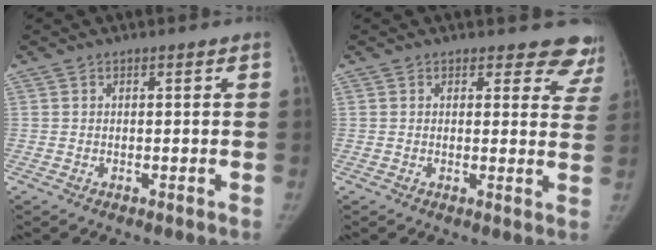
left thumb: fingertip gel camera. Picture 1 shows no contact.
{"total": 8.8, "force": [8.0, 3.6, 0.6], "torque": [0.054, -0.045, 0.051]}